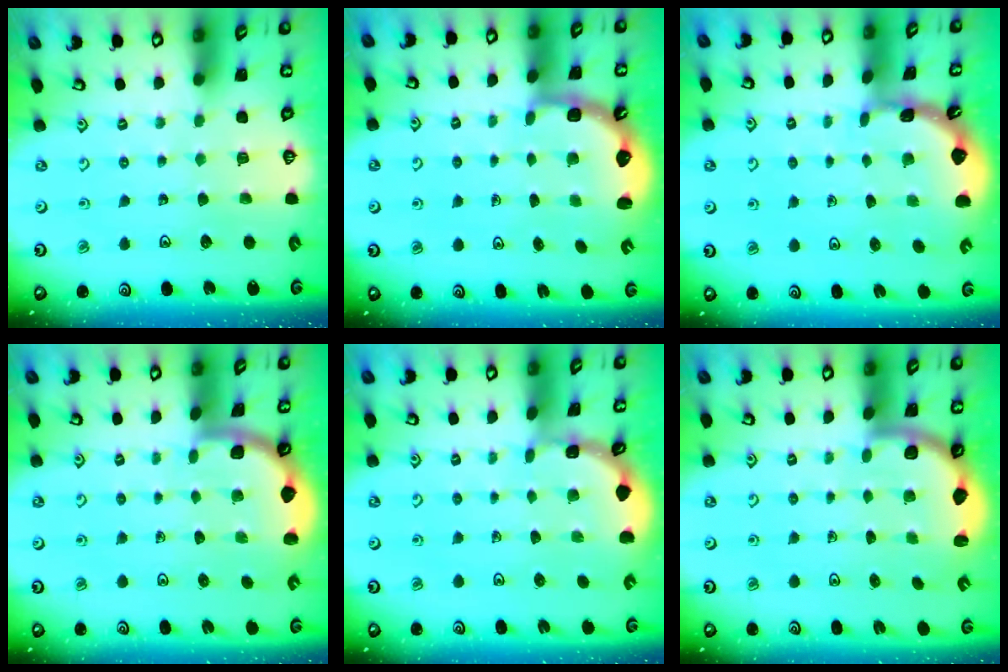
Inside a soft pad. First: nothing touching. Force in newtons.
{"total": 2.7, "press": 2.1, "slide": 1.7}
{"total": 1.8, "press": 1.8, "slide": 0.2}
{"total": 1.7, "press": 1.7, "slide": 0.0}
{"total": 1.3, "press": 1.3, "slide": 0.1}
{"total": 2.6, "press": 2.5, "slide": 0.6}